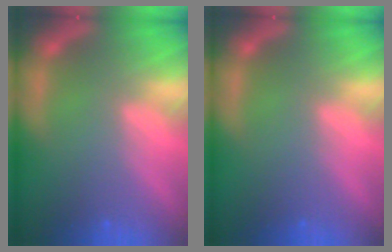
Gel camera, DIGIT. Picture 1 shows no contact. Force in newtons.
{"total": 0.0}